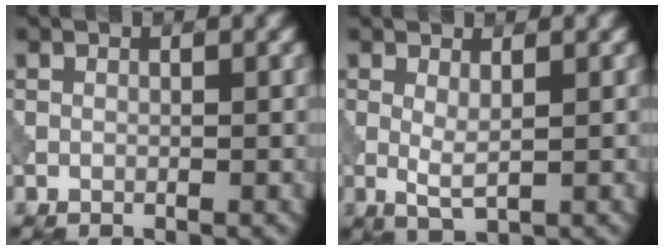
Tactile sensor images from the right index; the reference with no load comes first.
{"total": 1.8, "force": [0.4, 0.4, 1.8], "torque": [-0.039, -0.005, 0.009]}